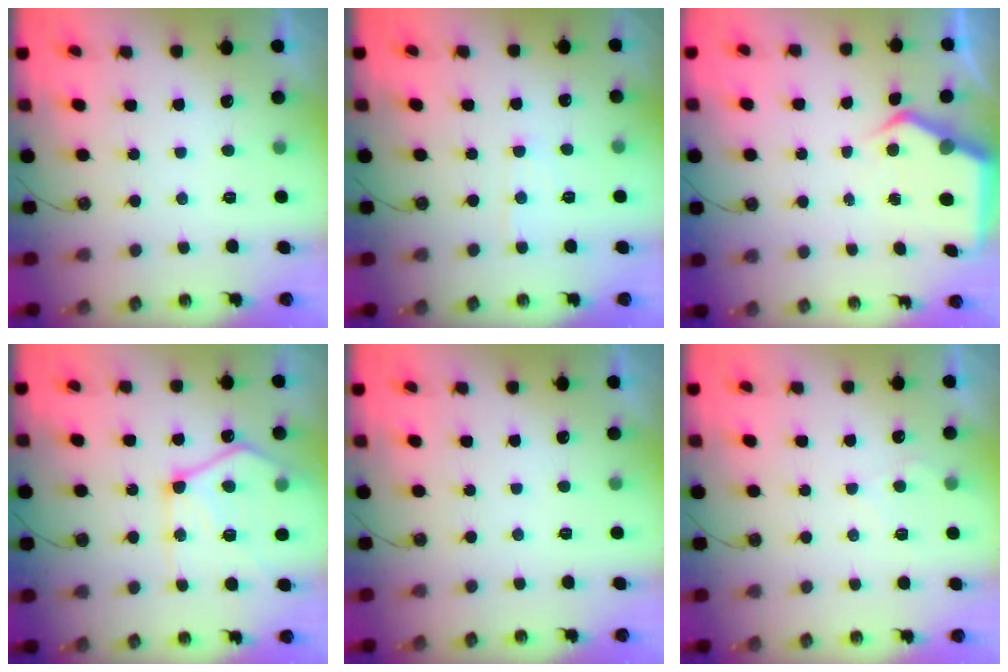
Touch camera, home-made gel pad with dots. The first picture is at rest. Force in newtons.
{"total": 4.7, "press": 4.7, "slide": 0.6}
{"total": 7.1, "press": 7.1, "slide": 0.5}
{"total": 17.4, "press": 17.3, "slide": 1.5}
{"total": 0.0}
{"total": 5.2, "press": 5.1, "slide": 0.7}